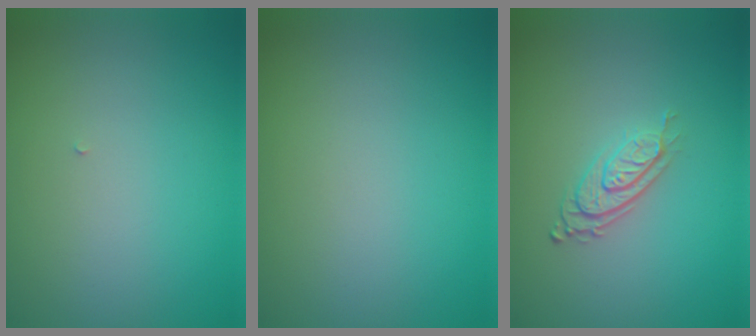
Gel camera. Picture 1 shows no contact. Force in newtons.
{"total": 0.0}
{"total": 2.9, "press": 2.0, "slide": 2.0}